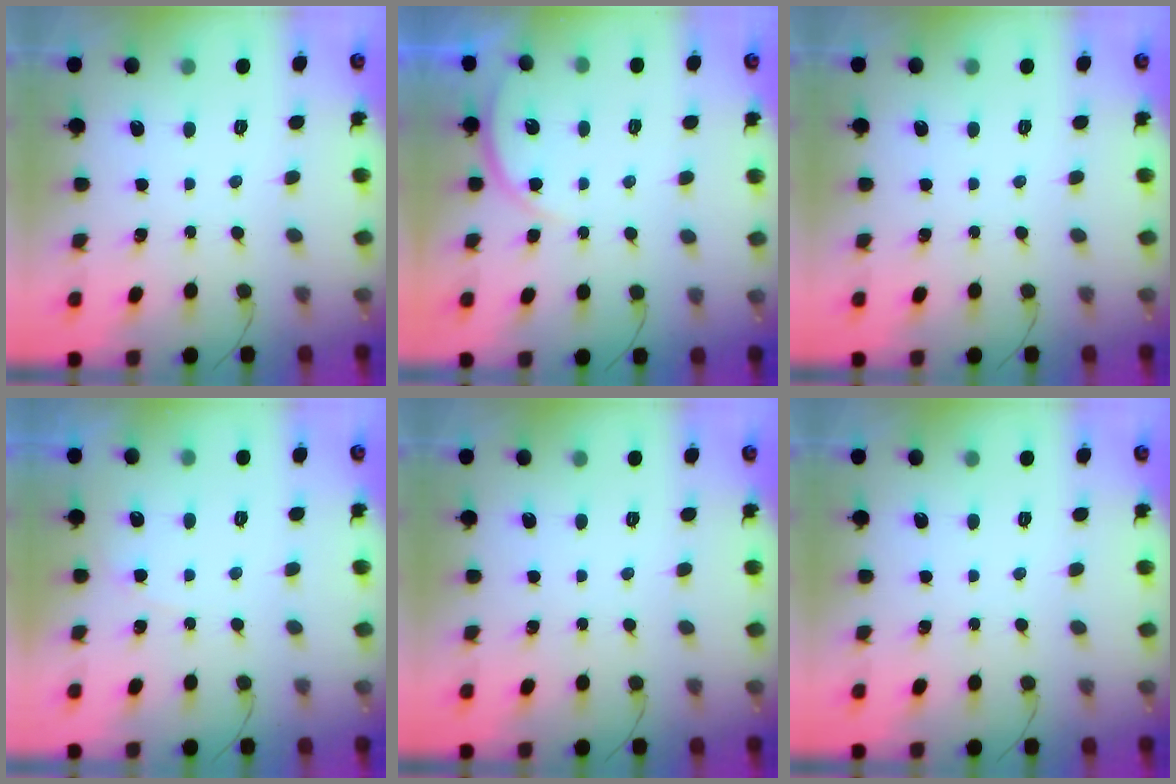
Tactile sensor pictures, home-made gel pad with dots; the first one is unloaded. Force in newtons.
{"total": 5.8, "press": 5.8, "slide": 0.6}
{"total": 0.0}
{"total": 2.7, "press": 2.7, "slide": 0.2}
{"total": 0.0}
{"total": 0.0}